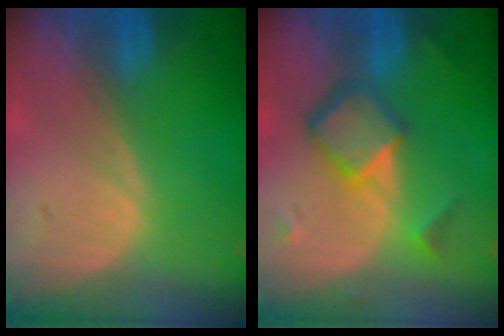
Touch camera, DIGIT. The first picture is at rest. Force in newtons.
{"total": 6.7, "press": 5.8, "slide": 3.3}